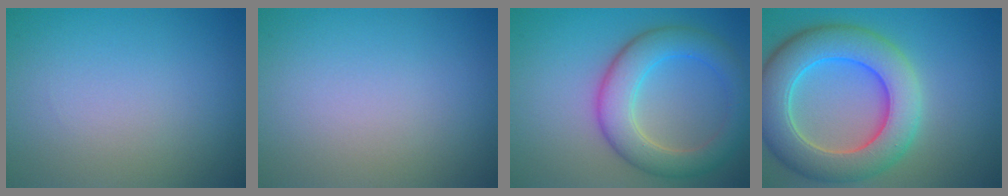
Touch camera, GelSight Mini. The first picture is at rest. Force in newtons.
{"total": 0.0}
{"total": 5.9, "press": 5.9, "slide": 0.2}
{"total": 9.4, "press": 9.4, "slide": 0.5}